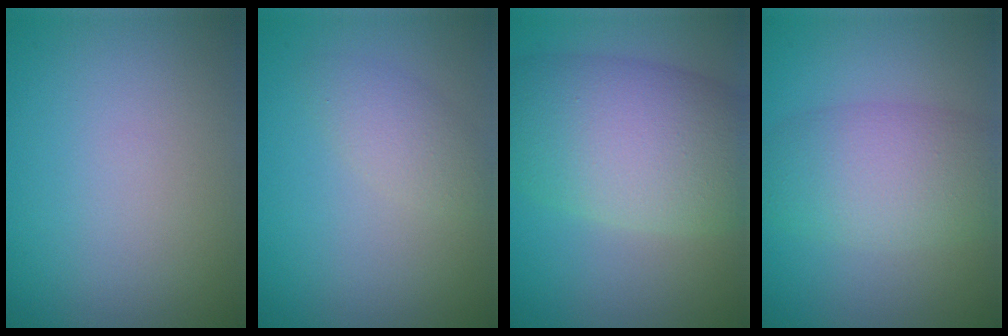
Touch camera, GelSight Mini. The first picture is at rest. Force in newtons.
{"total": 2.1, "press": 2.1, "slide": 0.1}
{"total": 10.0, "press": 10.0, "slide": 0.5}
{"total": 5.8, "press": 5.8, "slide": 0.1}